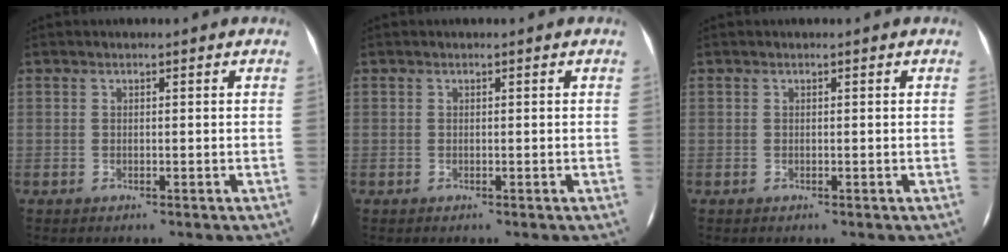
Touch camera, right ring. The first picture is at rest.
{"total": 0.0}
{"total": 0.0}